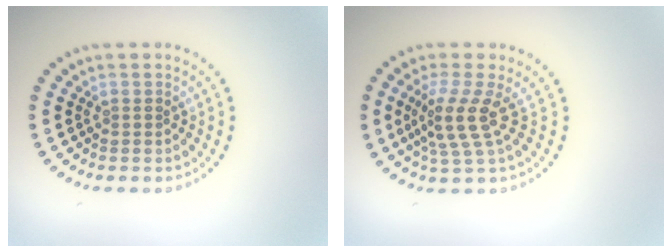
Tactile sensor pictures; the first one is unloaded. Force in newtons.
{"total": 3.3, "press": 2.7, "slide": 1.9}